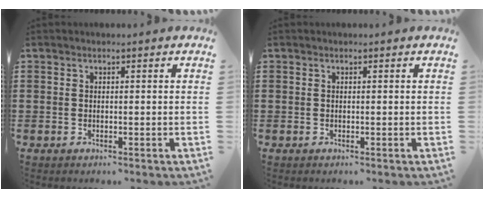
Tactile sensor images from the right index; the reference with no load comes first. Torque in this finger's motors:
{"motor_torque": [-0.09, 0.01, 0.00, -0.01]}